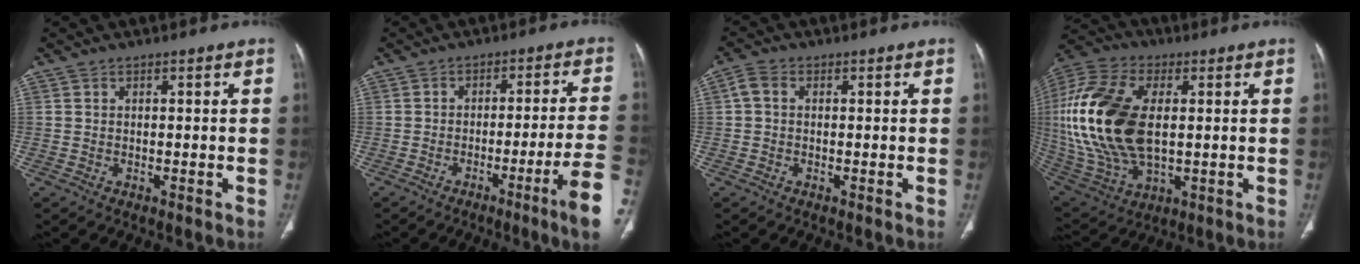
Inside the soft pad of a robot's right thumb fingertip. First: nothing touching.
{"total": 10.5, "force": [-5.2, -1.0, 9.0], "torque": [-0.132, 0.015, -0.077]}
{"total": 2.5, "force": [0.4, 1.8, 1.7], "torque": [-0.035, 0.007, 0.000]}
{"total": 23.9, "force": [2.1, 13.3, 19.7], "torque": [-0.430, -0.007, 0.043]}